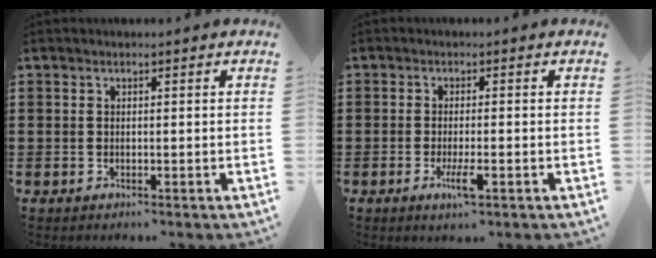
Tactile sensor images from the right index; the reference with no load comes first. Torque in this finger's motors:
{"motor_torque": [1.58, 0.23, 0.39, 0.06]}